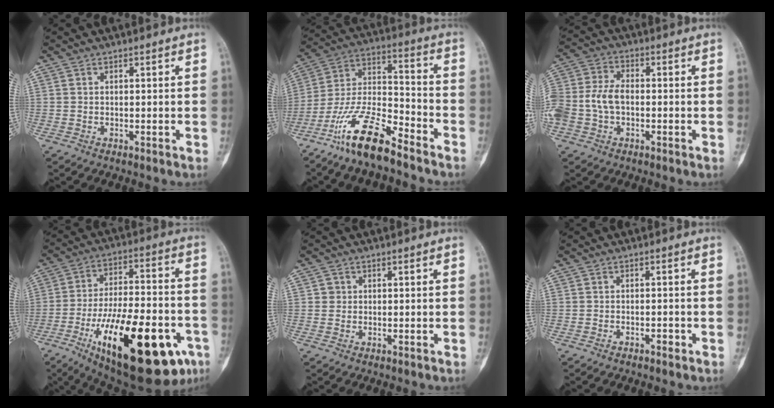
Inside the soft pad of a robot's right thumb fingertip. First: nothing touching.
{"total": 15.1, "force": [-11.0, 4.0, 9.6], "torque": [-0.187, 0.072, -0.211]}
{"total": 10.6, "force": [-1.4, 7.2, 7.7], "torque": [-0.174, 0.027, -0.032]}
{"total": 30.6, "force": [-12.3, 11.7, 25.5], "torque": [-0.367, 0.033, -0.176]}
{"total": 1.3, "force": [0.2, 1.3, 0.1], "torque": [0.007, 0.003, 0.001]}
{"total": 1.2, "force": [-0.8, 0.6, 0.7], "torque": [-0.012, 0.008, -0.013]}